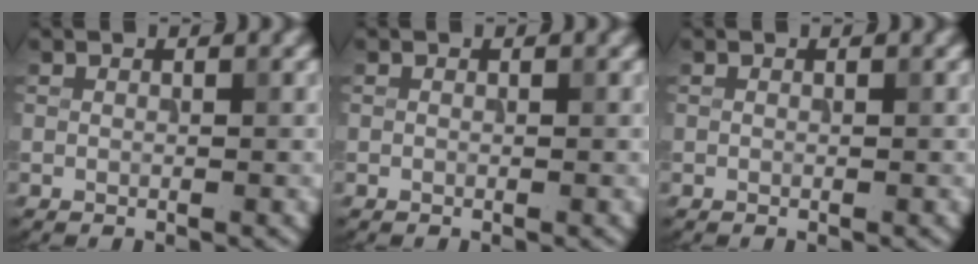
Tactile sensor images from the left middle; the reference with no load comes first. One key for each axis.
{"total": 0.0}
{"total": 0.0}